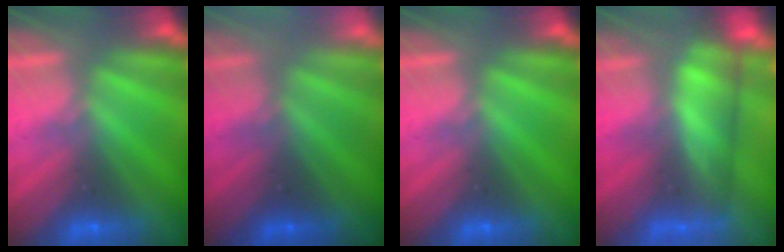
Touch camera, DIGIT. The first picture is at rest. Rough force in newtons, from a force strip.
{"total": 2.3}
{"total": 0.0}
{"total": 4.5}